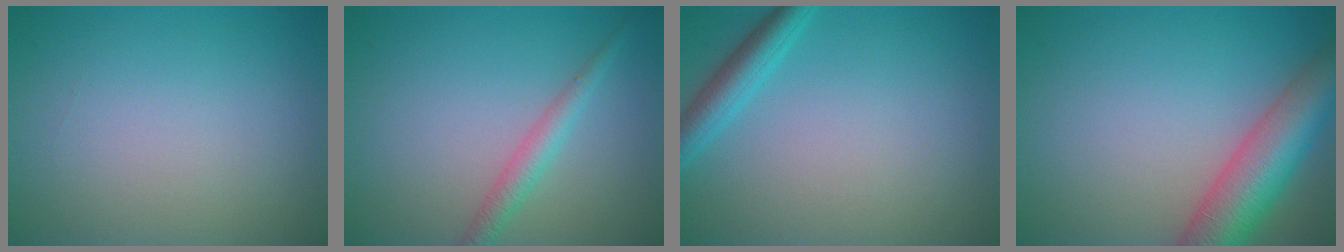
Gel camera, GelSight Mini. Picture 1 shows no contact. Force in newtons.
{"total": 2.1, "press": 2.1, "slide": 0.1}
{"total": 2.8, "press": 2.8, "slide": 0.1}
{"total": 7.9, "press": 7.9, "slide": 0.4}